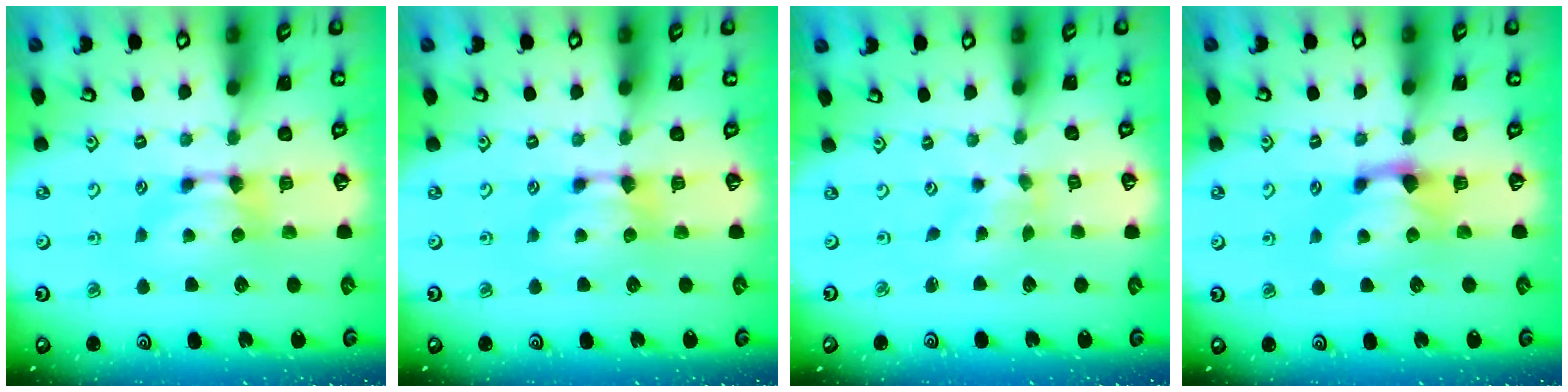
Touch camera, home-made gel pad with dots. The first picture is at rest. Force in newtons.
{"total": 0.0}
{"total": 2.8, "press": 2.7, "slide": 0.9}
{"total": 1.2, "press": 0.3, "slide": 1.2}